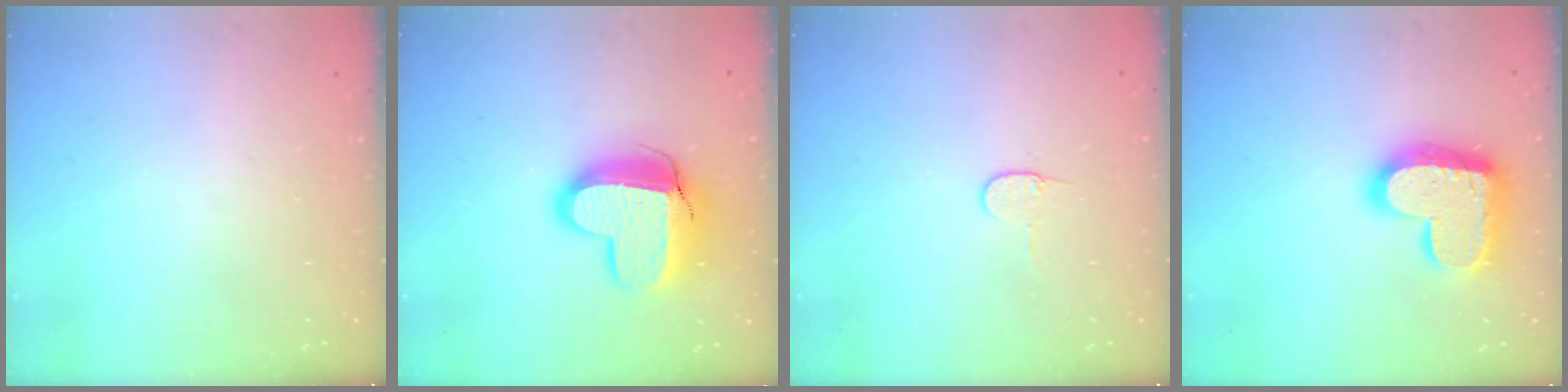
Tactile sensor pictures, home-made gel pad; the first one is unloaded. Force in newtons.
{"total": 14.1, "press": 14.1, "slide": 1.1}
{"total": 3.2, "press": 3.2, "slide": 0.3}
{"total": 18.7, "press": 18.7, "slide": 1.2}